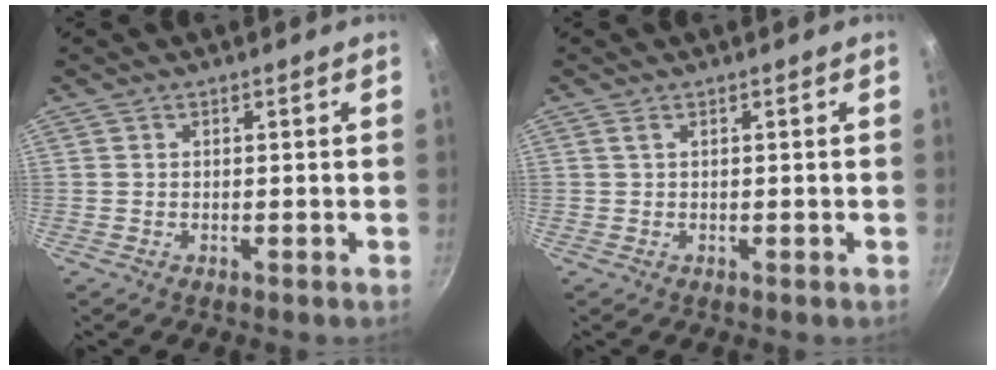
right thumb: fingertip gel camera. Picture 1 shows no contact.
{"total": 0.0}